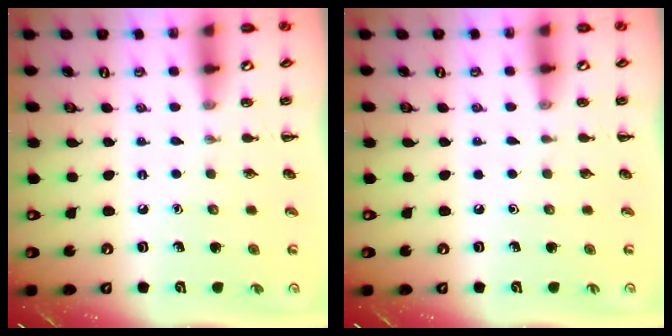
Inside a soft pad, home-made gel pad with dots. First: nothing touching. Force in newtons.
{"total": 0.0}